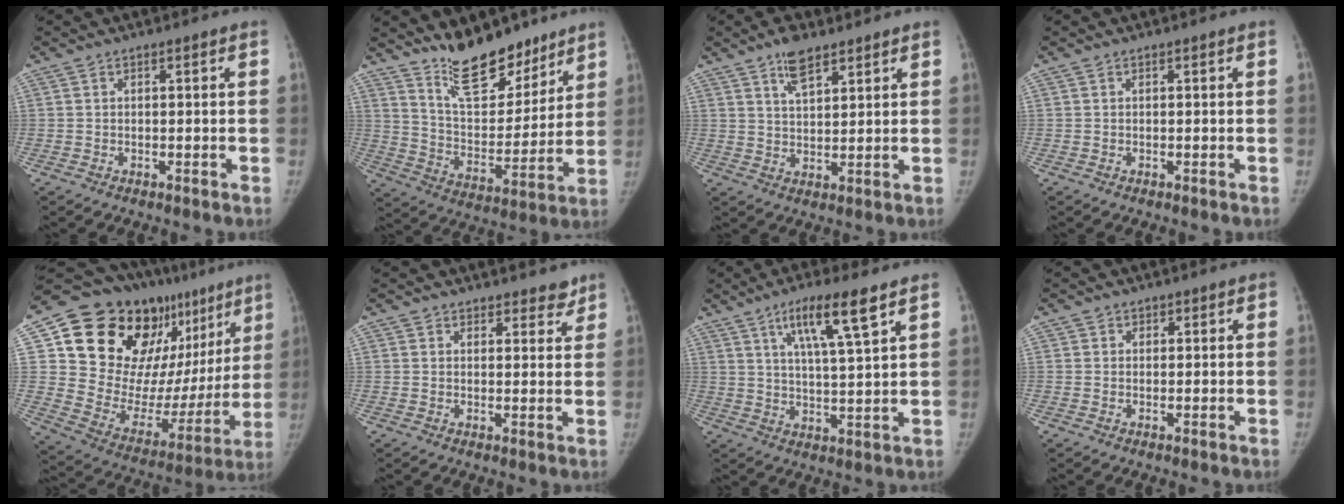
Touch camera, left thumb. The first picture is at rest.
{"total": 16.4, "force": [13.0, 6.7, 7.4], "torque": [-0.066, -0.095, 0.220]}
{"total": 6.0, "force": [4.1, 2.4, 3.6], "torque": [-0.043, -0.022, 0.071]}
{"total": 0.0}
{"total": 30.0, "force": [16.2, 16.5, 19.1], "torque": [-0.232, -0.024, 0.261]}
{"total": 3.8, "force": [3.2, 2.0, 0.4], "torque": [0.033, -0.021, 0.035]}
{"total": 10.4, "force": [5.8, 1.1, 8.6], "torque": [-0.151, -0.025, 0.102]}
{"total": 1.0, "force": [0.4, 0.9, -0.1], "torque": [0.021, 0.001, -0.001]}